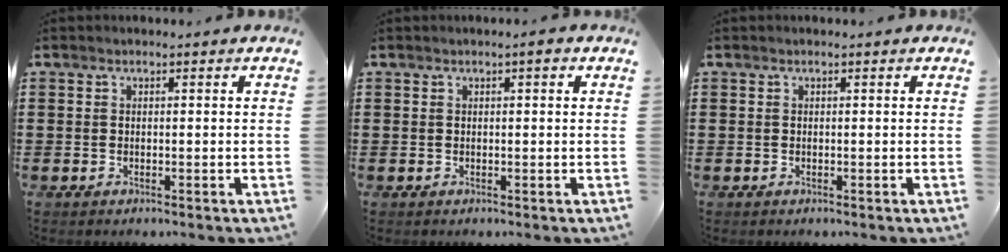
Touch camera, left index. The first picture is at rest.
{"total": 1.0, "force": [0.3, 0.1, 1.0], "torque": [-0.018, 0.001, 0.005]}
{"total": 0.0}